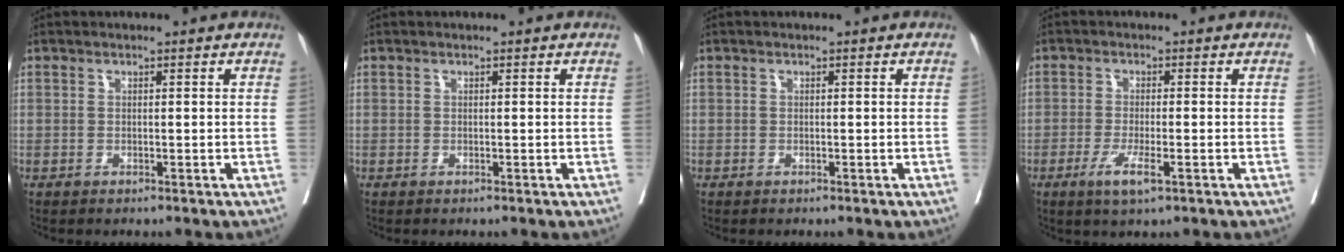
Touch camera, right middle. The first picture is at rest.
{"total": 0.0}
{"total": 0.0}
{"total": 4.3, "force": [-2.0, 0.5, 3.7], "torque": [-0.078, -0.010, -0.036]}